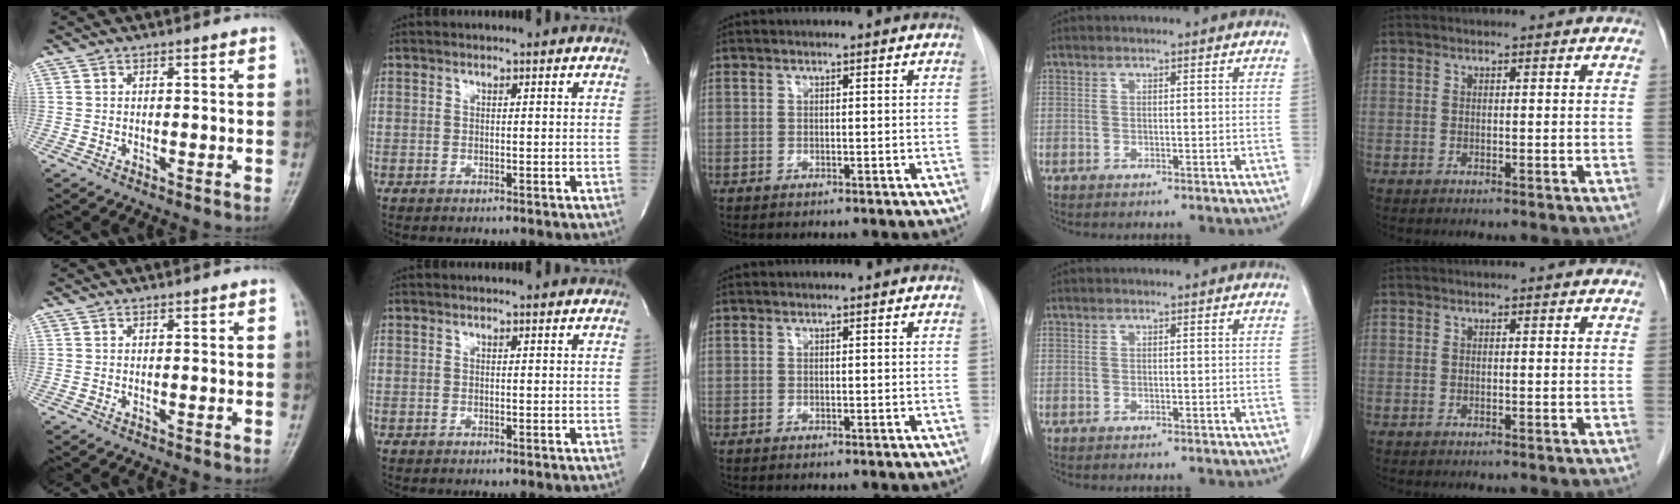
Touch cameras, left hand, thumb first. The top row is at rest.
{}